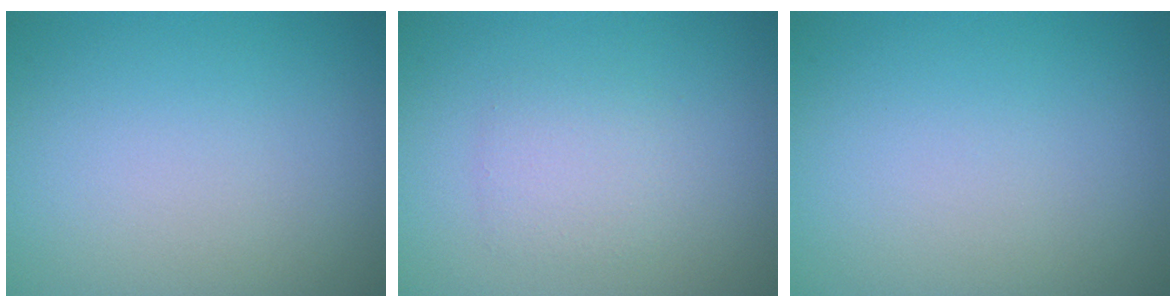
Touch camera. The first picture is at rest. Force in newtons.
{"total": 1.9, "press": 1.9, "slide": 0.1}
{"total": 0.0}